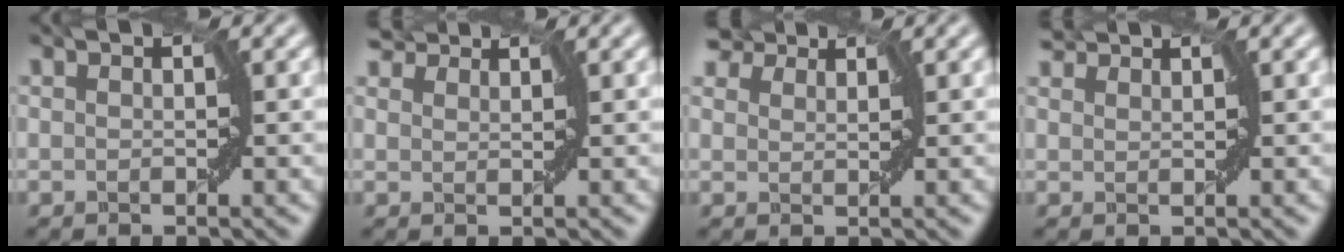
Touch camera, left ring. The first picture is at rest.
{"total": 3.1, "force": [2.9, 0.9, 0.8], "torque": [-0.019, 0.003, 0.048]}
{"total": 4.8, "force": [3.9, 2.2, 1.8], "torque": [-0.049, 0.009, 0.063]}
{"total": 1.9, "force": [1.9, 0.3, 0.3], "torque": [-0.008, 0.007, 0.034]}